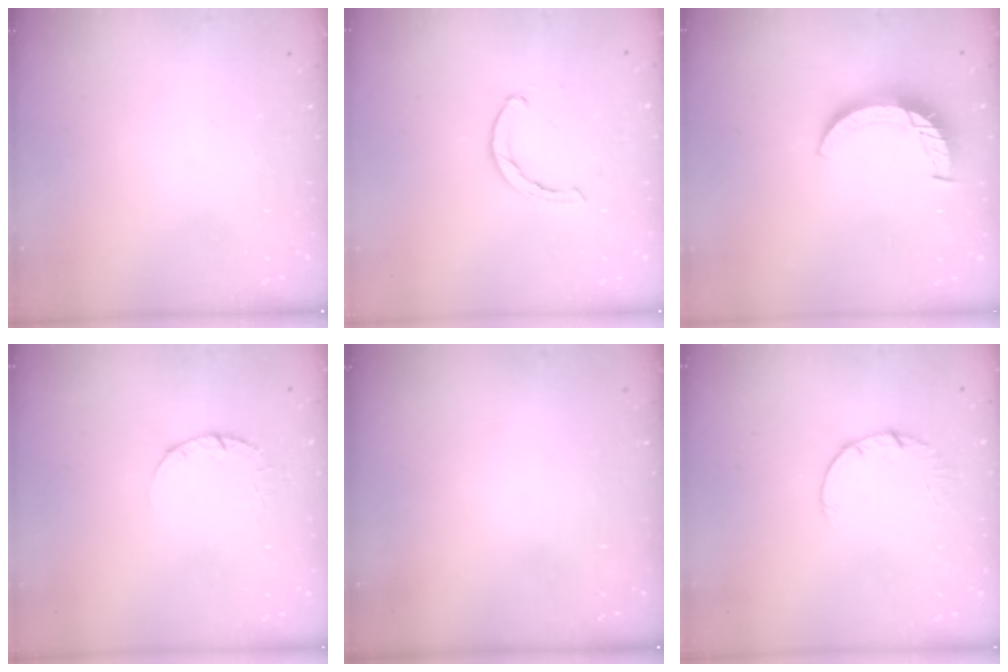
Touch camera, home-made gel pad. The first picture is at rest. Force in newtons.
{"total": 1.9, "press": 1.9, "slide": 0.3}
{"total": 9.3, "press": 9.3, "slide": 0.5}
{"total": 2.4, "press": 2.4, "slide": 0.3}
{"total": 0.0}
{"total": 2.7, "press": 2.7, "slide": 0.4}